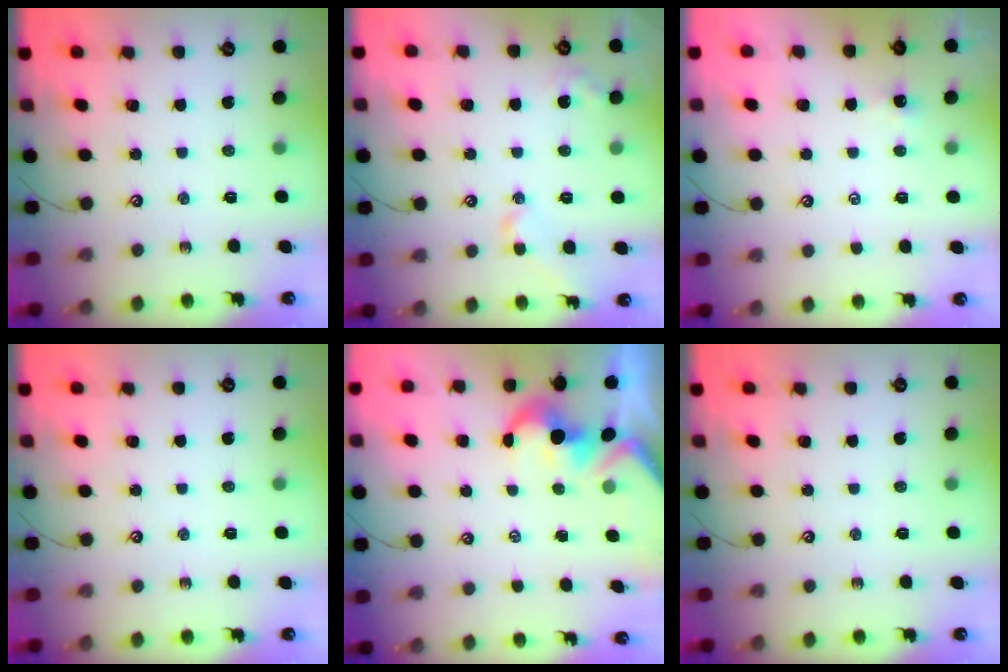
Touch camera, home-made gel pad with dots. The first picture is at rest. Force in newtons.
{"total": 2.7, "press": 2.6, "slide": 0.7}
{"total": 3.9, "press": 3.9, "slide": 0.1}
{"total": 0.0}
{"total": 1.6, "press": 1.3, "slide": 1.0}
{"total": 0.0}